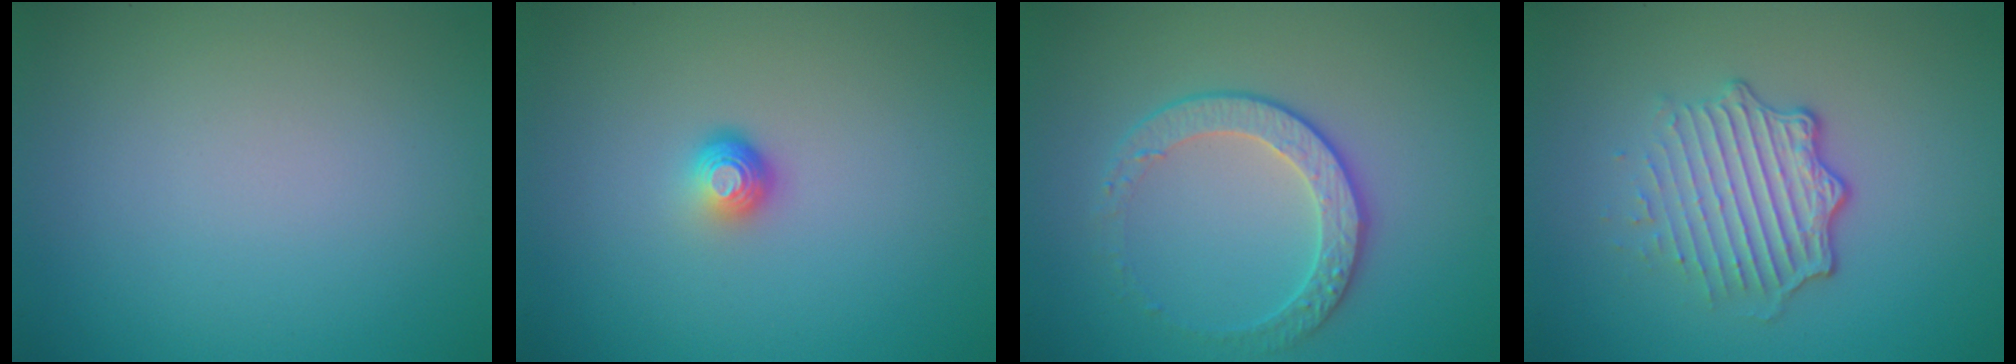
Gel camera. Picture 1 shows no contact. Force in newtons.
{"total": 1.8, "press": 1.2, "slide": 1.4}
{"total": 2.8, "press": 2.4, "slide": 1.4}
{"total": 4.9, "press": 3.4, "slide": 3.5}